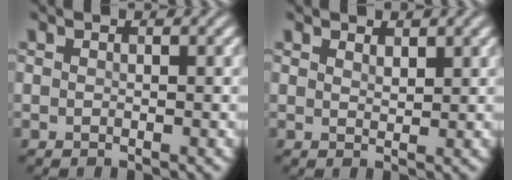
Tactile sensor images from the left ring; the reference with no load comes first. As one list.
[{"total": 1.2, "force": [1.0, 0.4, 0.5], "torque": [-0.012, -0.002, 0.020]}]